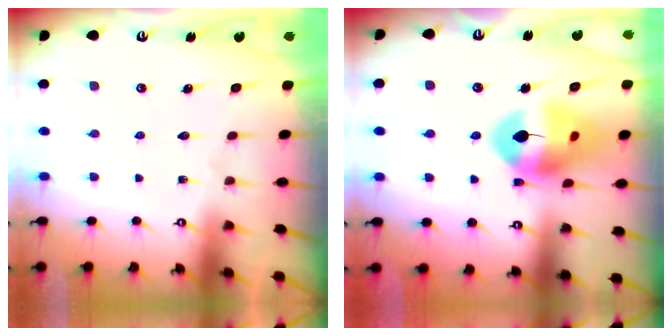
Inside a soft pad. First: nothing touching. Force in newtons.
{"total": 15.4, "press": 15.3, "slide": 1.8}